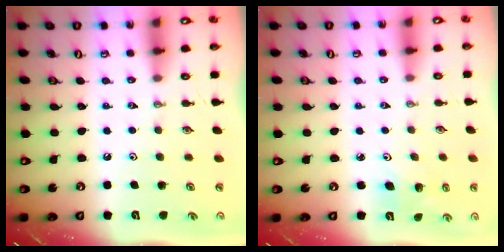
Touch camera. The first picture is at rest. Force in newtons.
{"total": 5.5, "press": 5.1, "slide": 1.9}